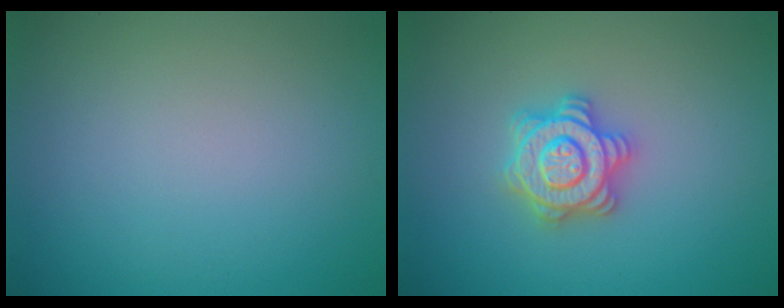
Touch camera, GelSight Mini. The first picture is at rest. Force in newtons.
{"total": 4.4, "press": 4.3, "slide": 0.7}